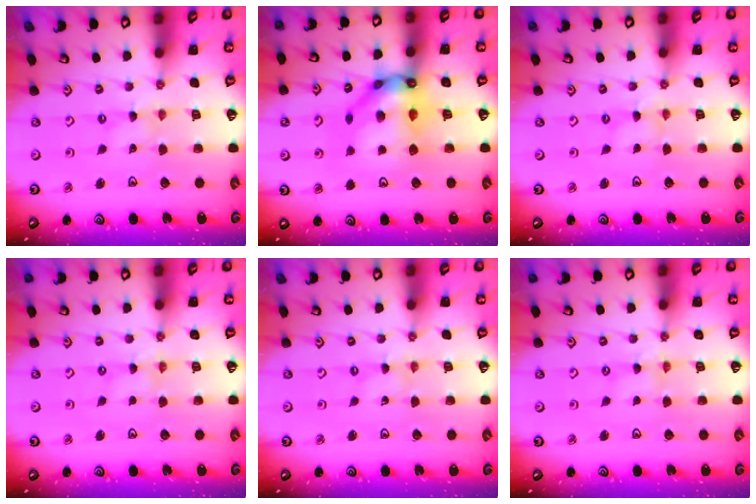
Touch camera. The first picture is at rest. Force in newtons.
{"total": 14.1, "press": 14.0, "slide": 1.4}
{"total": 0.0}
{"total": 0.0}
{"total": 0.0}
{"total": 0.0}